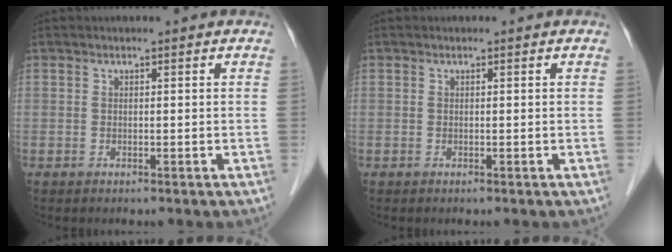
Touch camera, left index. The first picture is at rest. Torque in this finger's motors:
{"motor_torque": [0.00, 0.00, -0.01, 0.00]}